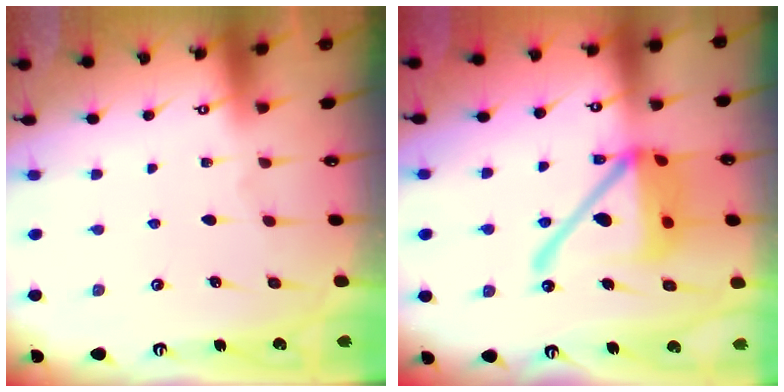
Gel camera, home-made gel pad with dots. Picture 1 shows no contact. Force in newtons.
{"total": 19.4, "press": 19.3, "slide": 2.0}